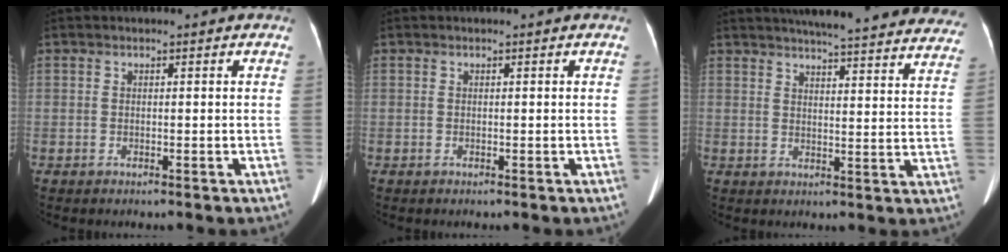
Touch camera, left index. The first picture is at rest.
{"total": 0.0}
{"total": 29.7, "force": [27.1, 3.4, 11.5], "torque": [-0.165, -0.063, 0.310]}